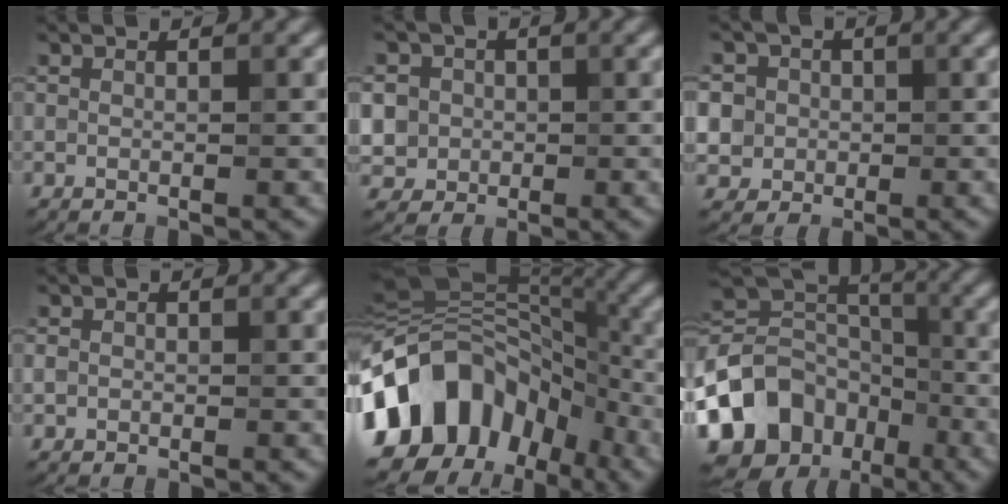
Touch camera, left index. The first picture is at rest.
{"total": 5.9, "force": [0.0, 5.6, 1.9], "torque": [-0.038, 0.023, -0.015]}
{"total": 6.3, "force": [0.9, 5.9, 2.0], "torque": [-0.046, 0.031, -0.005]}
{"total": 0.9, "force": [-0.1, 0.9, 0.3], "torque": [-0.002, -0.004, -0.005]}
{"total": 13.8, "force": [-4.7, 10.5, 7.8], "torque": [-0.133, 0.005, -0.085]}
{"total": 11.8, "force": [-5.7, 9.2, 4.7], "torque": [-0.109, 0.011, -0.105]}